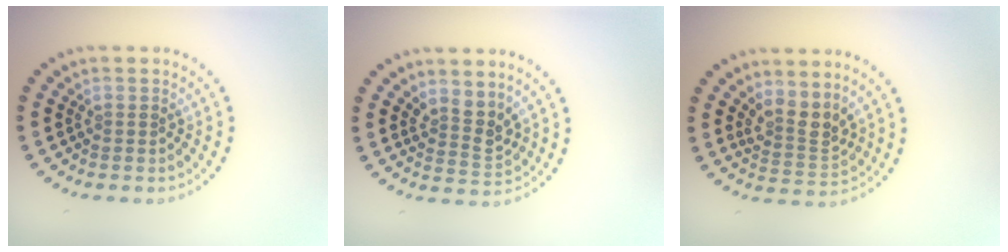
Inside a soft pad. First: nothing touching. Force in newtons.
{"total": 2.5, "press": 1.8, "slide": 1.7}
{"total": 2.7, "press": 2.0, "slide": 1.8}